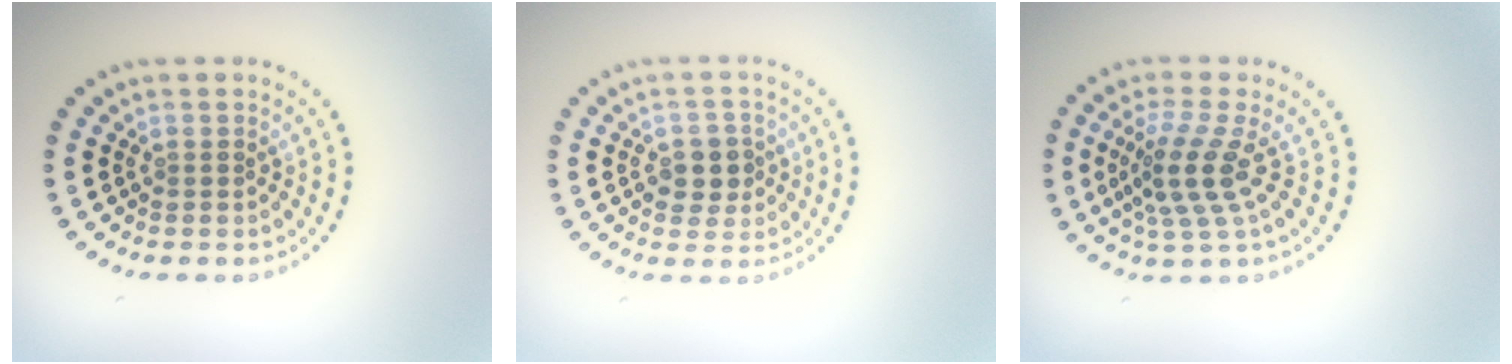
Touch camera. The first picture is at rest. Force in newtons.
{"total": 2.9, "press": 2.8, "slide": 0.9}
{"total": 4.0, "press": 2.9, "slide": 2.7}